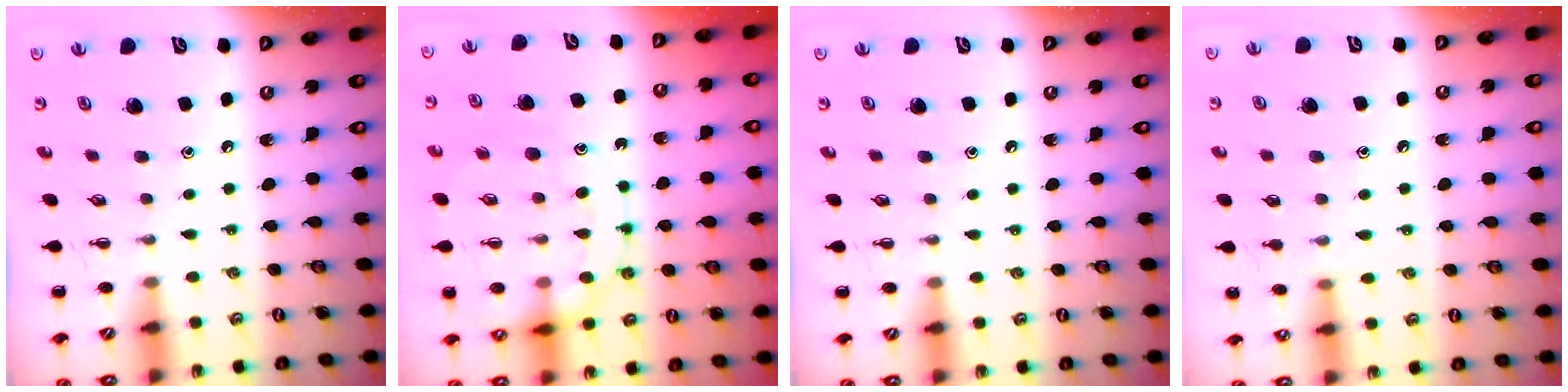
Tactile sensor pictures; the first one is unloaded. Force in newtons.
{"total": 15.7, "press": 15.5, "slide": 2.1}
{"total": 3.6, "press": 3.4, "slide": 1.3}
{"total": 4.8, "press": 4.5, "slide": 1.6}